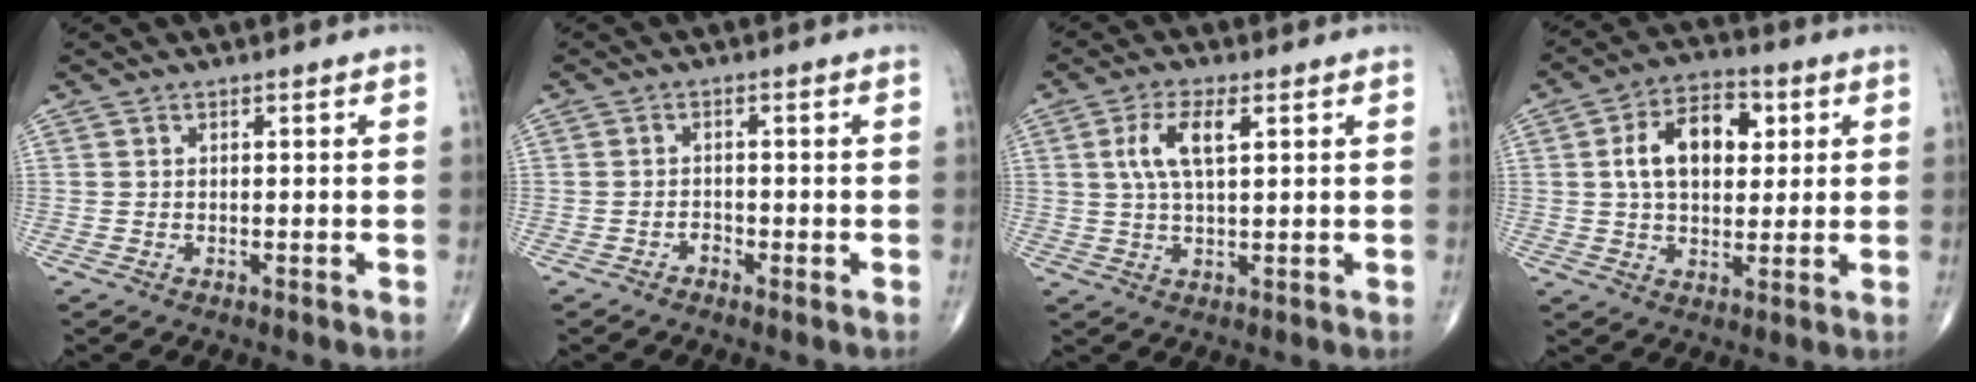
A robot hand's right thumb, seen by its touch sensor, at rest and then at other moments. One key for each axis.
{"total": 1.3, "fx": -0.9, "fy": 0.6, "fz": 0.6, "tx": -0.004, "ty": 0.003, "tz": -0.021}
{"total": 6.7, "fx": 2.0, "fy": 2.5, "fz": 5.9, "tx": -0.122, "ty": 0.004, "tz": 0.041}
{"total": 12.4, "fx": 2.7, "fy": 7.8, "fz": 9.3, "tx": -0.128, "ty": 0.010, "tz": 0.039}